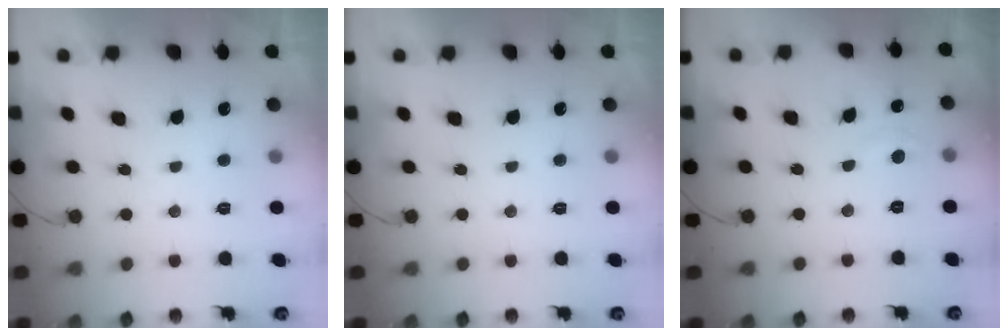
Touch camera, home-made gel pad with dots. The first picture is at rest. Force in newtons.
{"total": 0.0}
{"total": 2.5, "press": 2.4, "slide": 0.3}